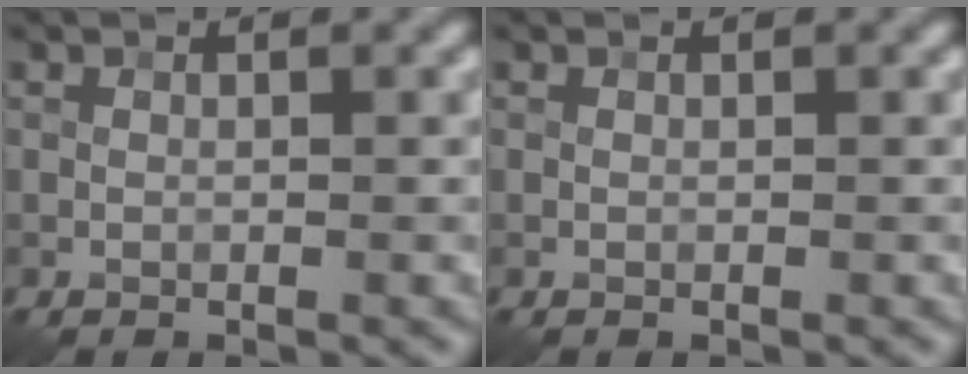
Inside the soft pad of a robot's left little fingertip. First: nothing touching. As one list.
[{"total": 0.0}]